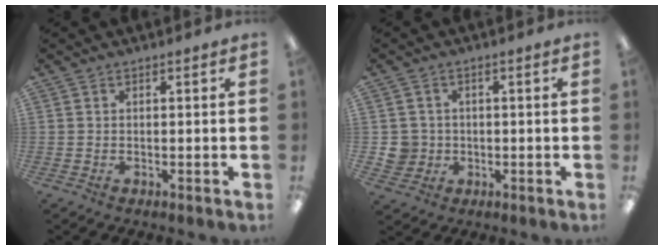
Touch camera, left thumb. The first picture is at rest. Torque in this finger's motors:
{"motor_torque": [-0.03, 0.04, 0.01, -0.01, 0.00]}